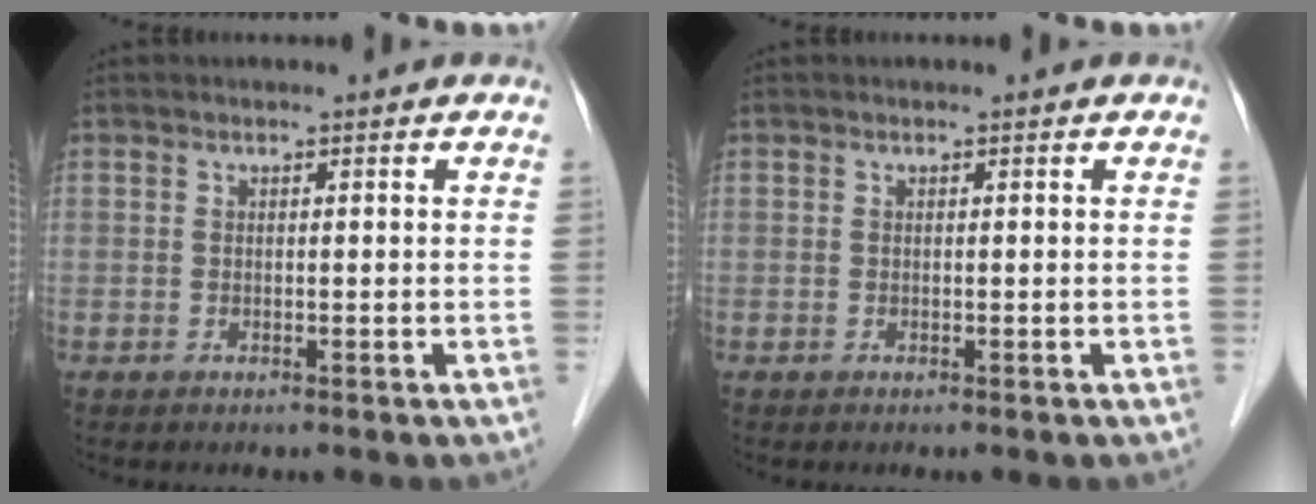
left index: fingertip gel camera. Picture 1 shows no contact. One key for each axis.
{"total": 0.0}